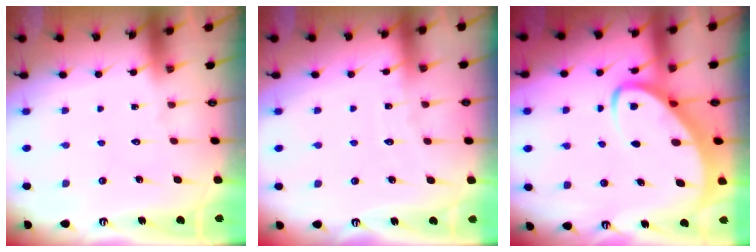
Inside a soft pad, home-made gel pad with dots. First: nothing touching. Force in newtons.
{"total": 3.1, "press": 3.0, "slide": 0.3}
{"total": 6.5, "press": 6.4, "slide": 0.8}